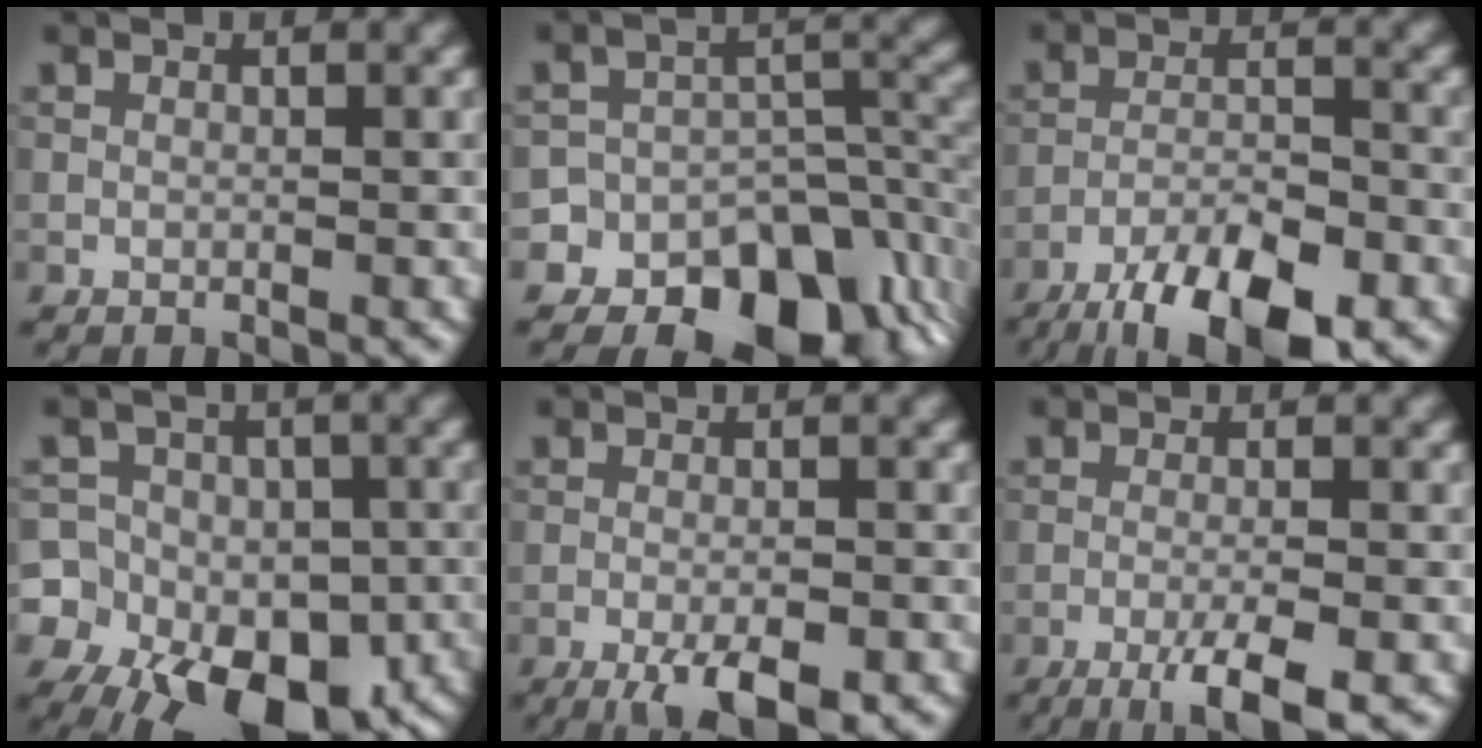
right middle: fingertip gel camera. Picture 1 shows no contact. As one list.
[{"total": 13.4, "force": [-8.8, 9.1, 4.4], "torque": [-0.071, 0.007, -0.130]}, {"total": 9.9, "force": [-7.2, 3.0, 6.2], "torque": [-0.103, -0.020, -0.122]}, {"total": 15.5, "force": [-7.1, 12.1, 6.6], "torque": [-0.101, -0.024, -0.136]}, {"total": 5.6, "force": [-3.3, 1.5, 4.2], "torque": [-0.070, -0.008, -0.050]}, {"total": 4.9, "force": [-2.7, 0.9, 4.0], "torque": [-0.064, 0.001, -0.052]}]